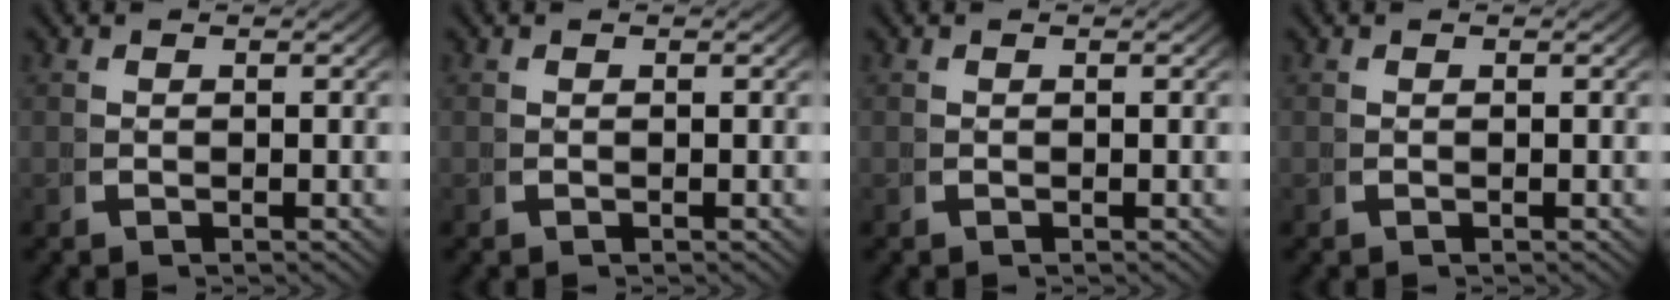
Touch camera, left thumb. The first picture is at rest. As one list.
[{"total": 0.0}, {"total": 0.0}, {"total": 0.0}]